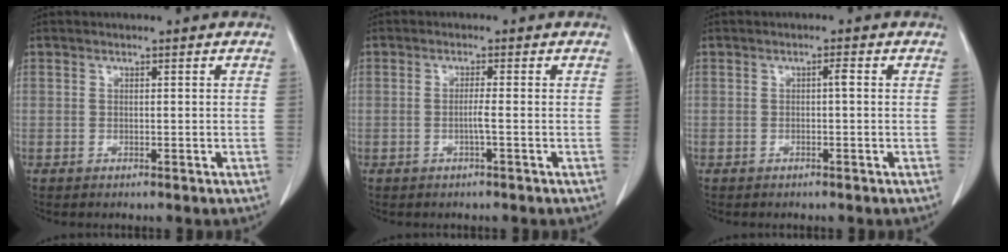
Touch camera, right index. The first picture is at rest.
{"total": 1.6, "force": [-0.4, -0.3, 1.5], "torque": [-0.027, -0.001, -0.009]}
{"total": 0.9, "force": [0.1, 0.0, 0.9], "torque": [-0.016, 0.002, 0.001]}